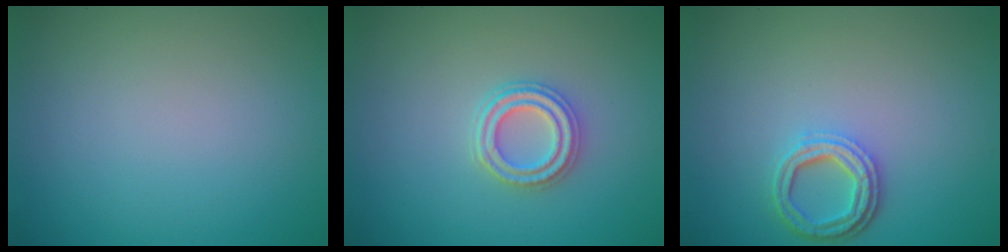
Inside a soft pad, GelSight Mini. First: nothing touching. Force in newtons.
{"total": 2.7, "press": 2.5, "slide": 0.9}
{"total": 3.6, "press": 2.9, "slide": 2.1}